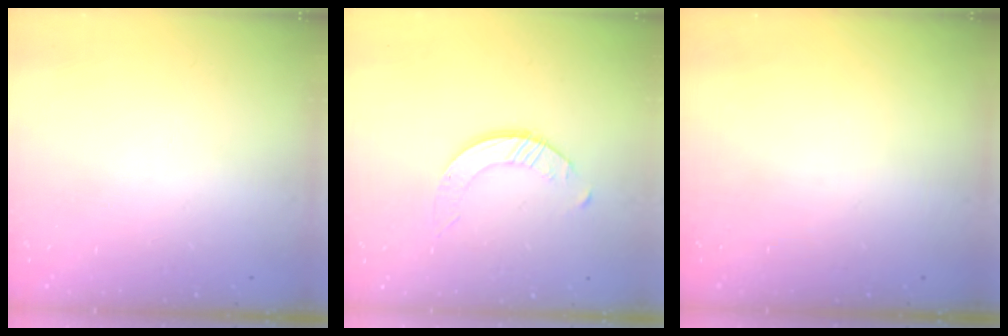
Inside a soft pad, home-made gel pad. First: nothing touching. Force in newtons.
{"total": 2.5, "press": 2.5, "slide": 0.3}
{"total": 0.0}